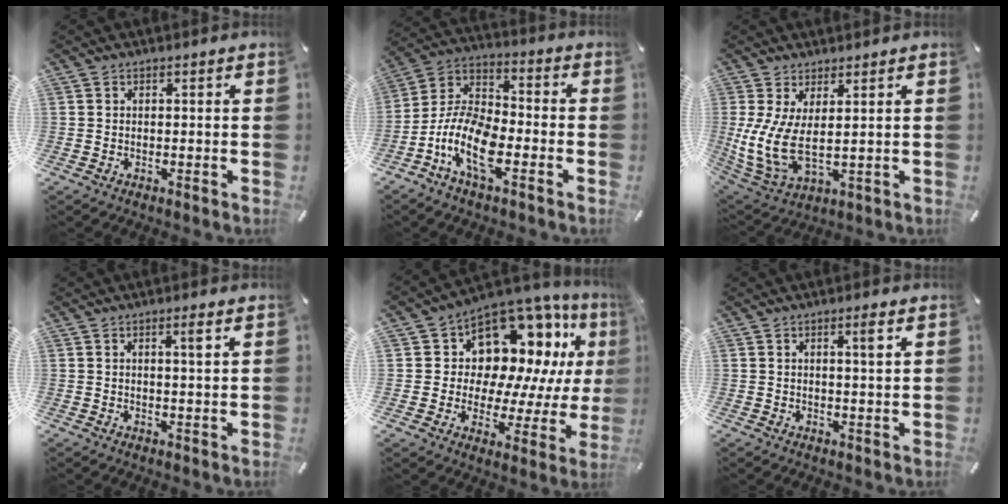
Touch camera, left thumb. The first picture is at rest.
{"total": 12.4, "force": [-6.2, 6.2, 8.8], "torque": [-0.202, 0.005, -0.123]}
{"total": 9.5, "force": [1.6, 4.3, 8.3], "torque": [-0.197, -0.029, 0.036]}
{"total": 2.5, "force": [1.2, 0.0, 2.2], "torque": [-0.037, -0.006, 0.017]}
{"total": 14.0, "force": [7.7, 9.6, 6.7], "torque": [-0.101, -0.083, 0.137]}
{"total": 2.8, "force": [1.3, 0.0, 2.5], "torque": [-0.043, -0.005, 0.018]}